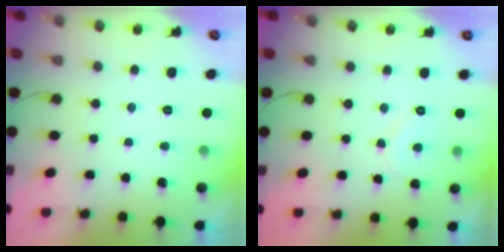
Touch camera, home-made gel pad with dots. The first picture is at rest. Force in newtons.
{"total": 5.6, "press": 5.6, "slide": 0.5}